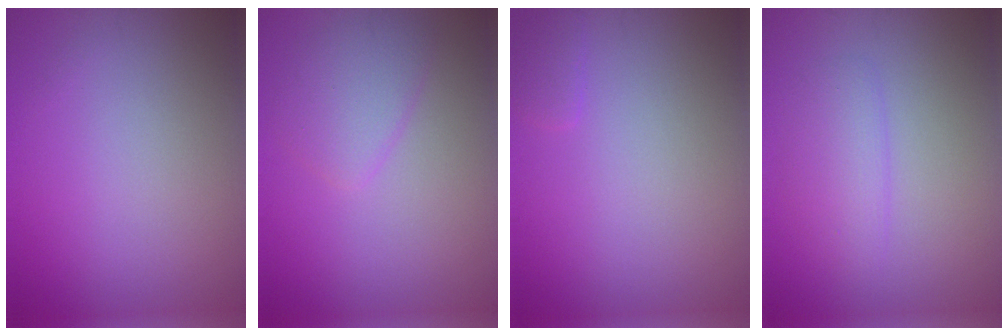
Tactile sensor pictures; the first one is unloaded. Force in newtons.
{"total": 2.7, "press": 2.7, "slide": 0.2}
{"total": 0.9, "press": 0.9, "slide": 0.1}
{"total": 2.2, "press": 2.2, "slide": 0.1}